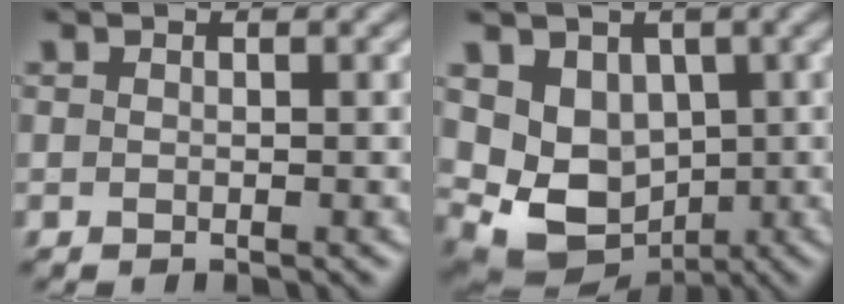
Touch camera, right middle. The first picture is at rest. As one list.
[{"total": 7.6, "force": [1.0, 6.2, 4.2], "torque": [-0.071, -0.016, 0.025]}]